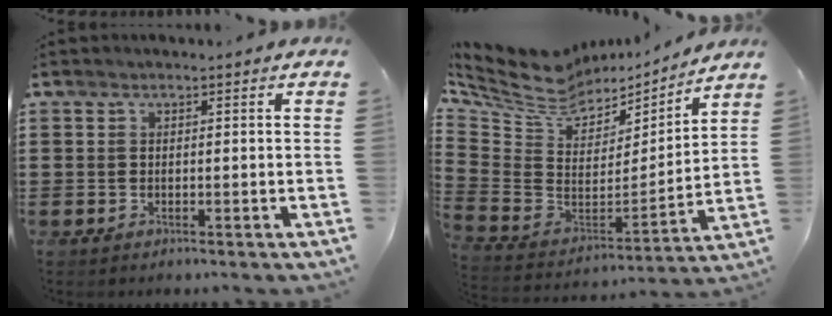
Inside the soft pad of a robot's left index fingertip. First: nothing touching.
{"total": 7.4, "force": [5.9, 3.6, 2.8], "torque": [-0.099, -0.047, 0.103]}